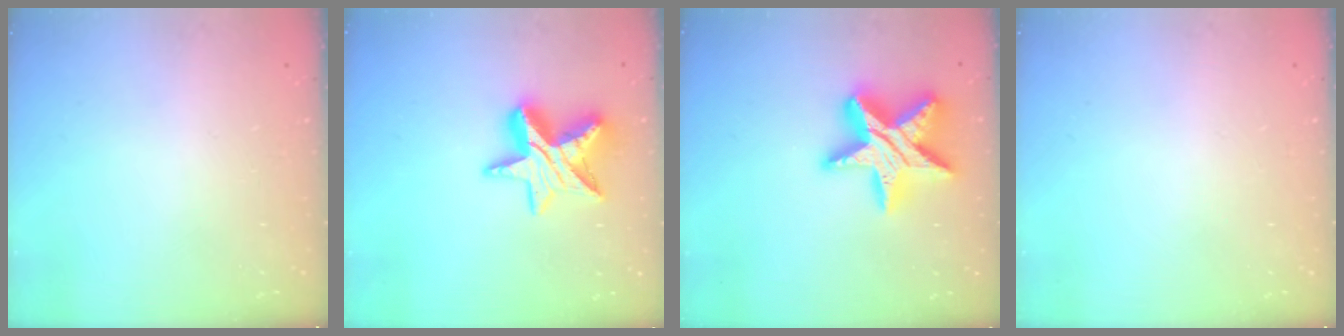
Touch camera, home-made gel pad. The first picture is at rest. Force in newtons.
{"total": 14.6, "press": 14.6, "slide": 1.3}
{"total": 19.7, "press": 19.7, "slide": 1.5}
{"total": 0.0}